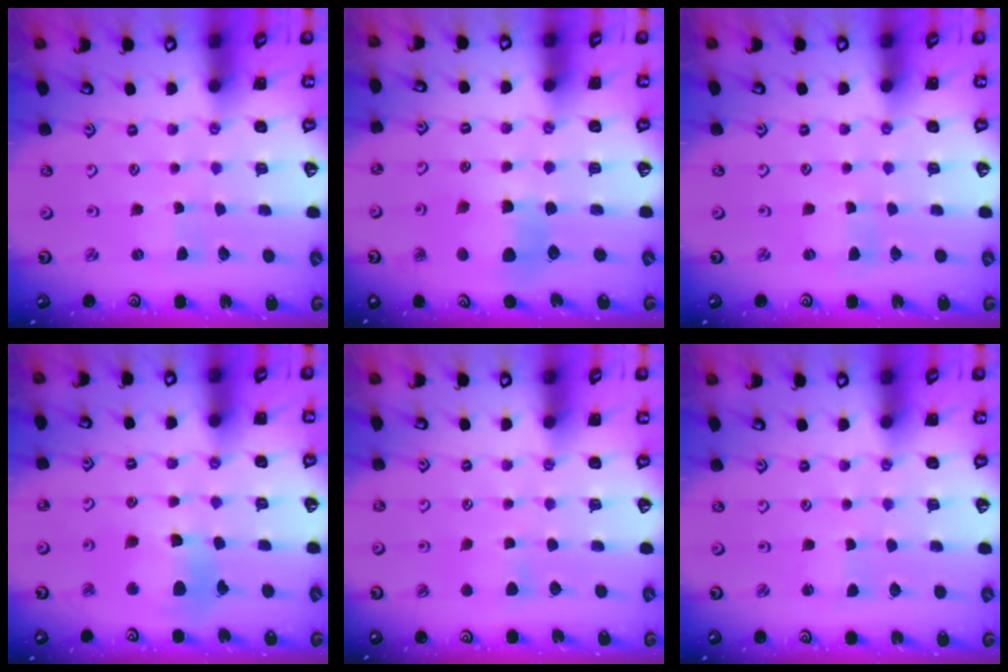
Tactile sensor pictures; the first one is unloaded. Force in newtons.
{"total": 7.0, "press": 6.9, "slide": 1.2}
{"total": 0.0}
{"total": 11.3, "press": 11.2, "slide": 1.6}
{"total": 4.8, "press": 4.7, "slide": 0.8}
{"total": 1.0, "press": 1.0, "slide": 0.0}